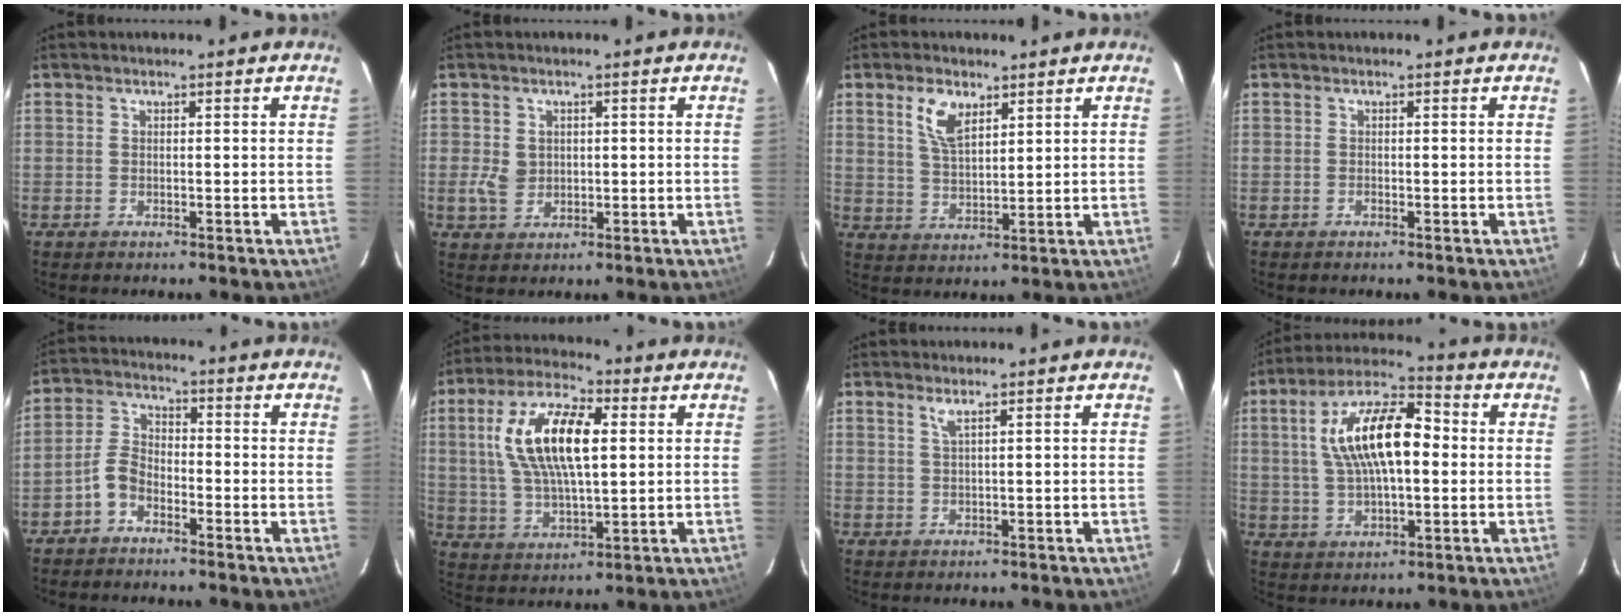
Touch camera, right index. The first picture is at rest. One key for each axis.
{"total": 3.8, "fx": 0.2, "fy": 3.3, "fz": 1.9, "tx": -0.038, "ty": 0.002, "tz": 0.008}
{"total": 6.4, "fx": 3.4, "fy": 3.1, "fz": 4.4, "tx": -0.087, "ty": 0.007, "tz": 0.069}
{"total": 0.0}
{"total": 4.8, "fx": -3.1, "fy": 2.6, "fz": 2.5, "tx": -0.061, "ty": 0.017, "tz": -0.066}
{"total": 15.7, "fx": 3.3, "fy": 6.5, "fz": 13.8, "tx": -0.267, "ty": 0.017, "tz": 0.063}
{"total": 1.3, "fx": 0.8, "fy": -0.3, "fz": 1.0, "tx": -0.020, "ty": 0.000, "tz": 0.016}
{"total": 15.3, "fx": 1.9, "fy": 6.3, "fz": 13.7, "tx": -0.255, "ty": 0.026, "tz": 0.032}